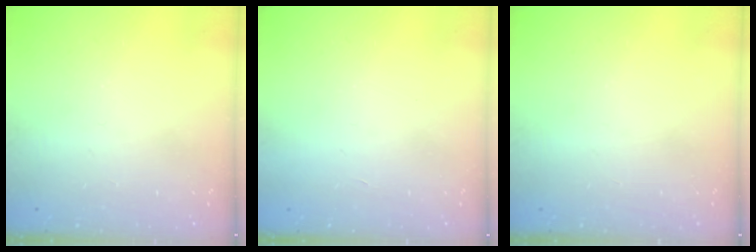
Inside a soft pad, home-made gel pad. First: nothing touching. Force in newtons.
{"total": 1.6, "press": 1.6, "slide": 0.1}
{"total": 0.0}